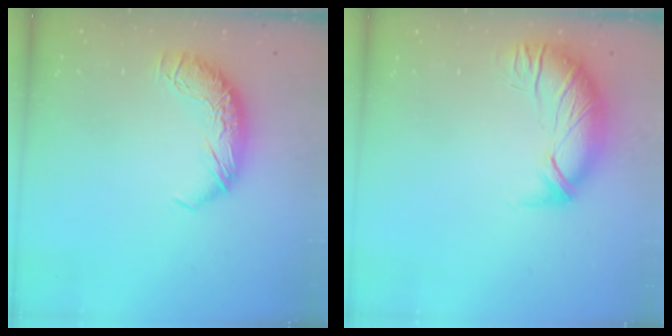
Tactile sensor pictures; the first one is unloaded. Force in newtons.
{"total": 2.9, "press": 1.4, "slide": 2.5}